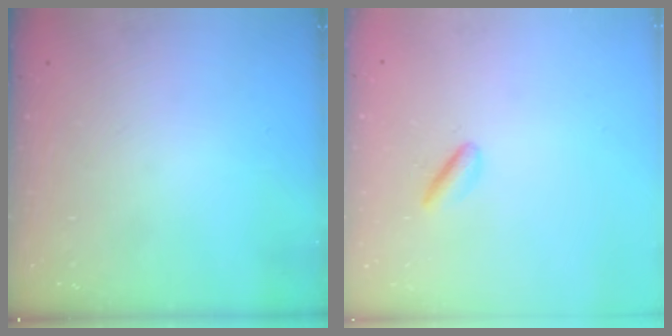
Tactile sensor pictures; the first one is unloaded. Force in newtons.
{"total": 2.9, "press": 2.8, "slide": 1.1}